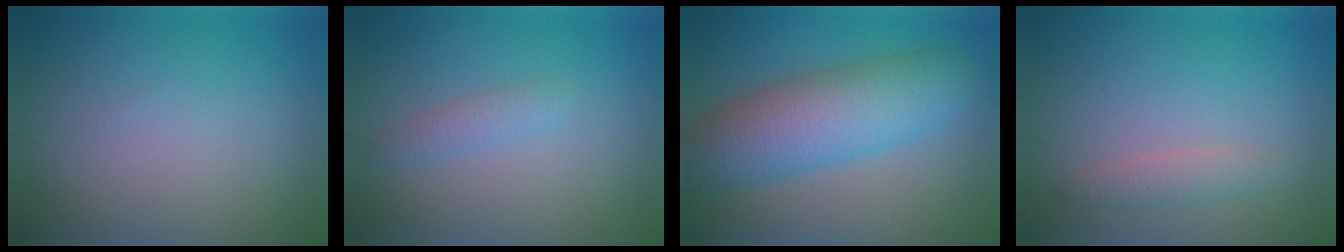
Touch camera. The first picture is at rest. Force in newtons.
{"total": 1.3, "press": 1.3, "slide": 0.0}
{"total": 8.1, "press": 8.1, "slide": 0.2}
{"total": 1.6, "press": 1.6, "slide": 0.0}